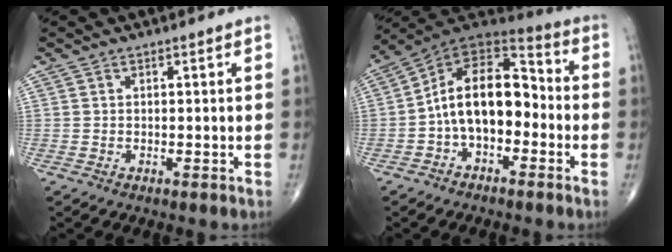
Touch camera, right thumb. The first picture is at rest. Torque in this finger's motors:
{"motor_torque": [0.07, 0.75, 0.41, -0.12, 0.12]}